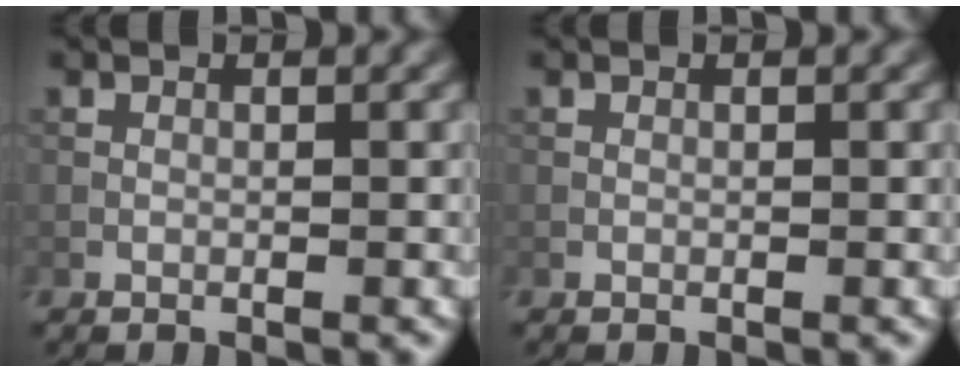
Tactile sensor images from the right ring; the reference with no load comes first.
{"total": 0.0}